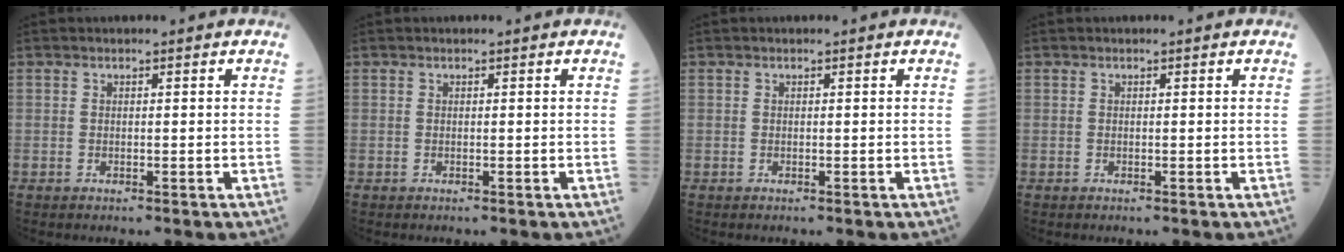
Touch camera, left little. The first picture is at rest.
{"total": 0.0}
{"total": 0.0}
{"total": 0.0}